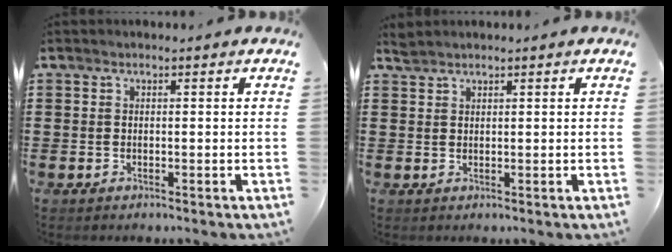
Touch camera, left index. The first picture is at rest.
{"total": 1.1, "force": [1.0, 0.1, 0.2], "torque": [-0.006, -0.001, 0.021]}